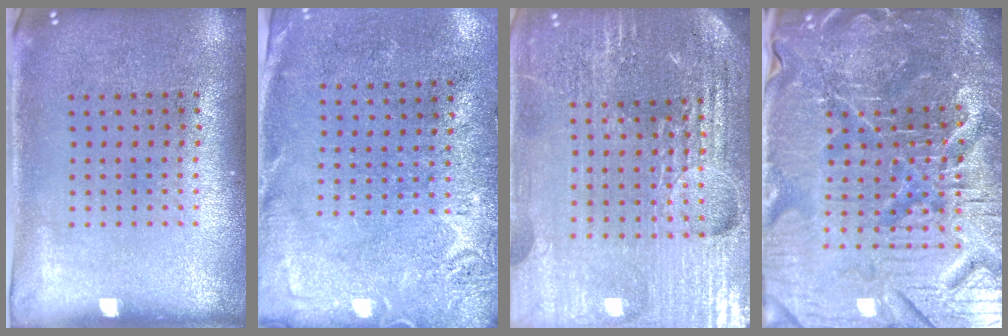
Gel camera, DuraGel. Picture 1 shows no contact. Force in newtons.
{"total": 2.7, "press": 2.3, "slide": 1.5}
{"total": 5.7, "press": 5.1, "slide": 2.5}
{"total": 7.1, "press": 6.3, "slide": 3.2}